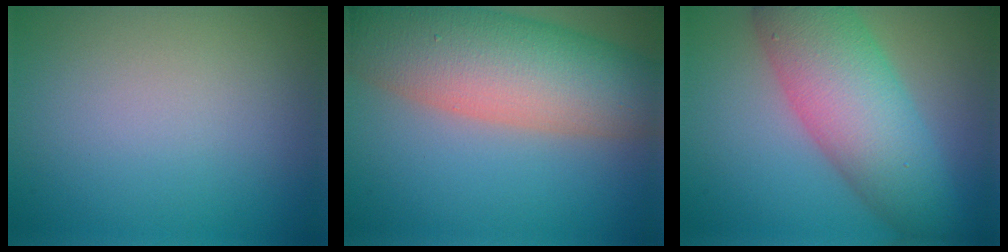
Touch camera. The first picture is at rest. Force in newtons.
{"total": 11.6, "press": 11.6, "slide": 0.8}
{"total": 9.5, "press": 9.5, "slide": 0.1}